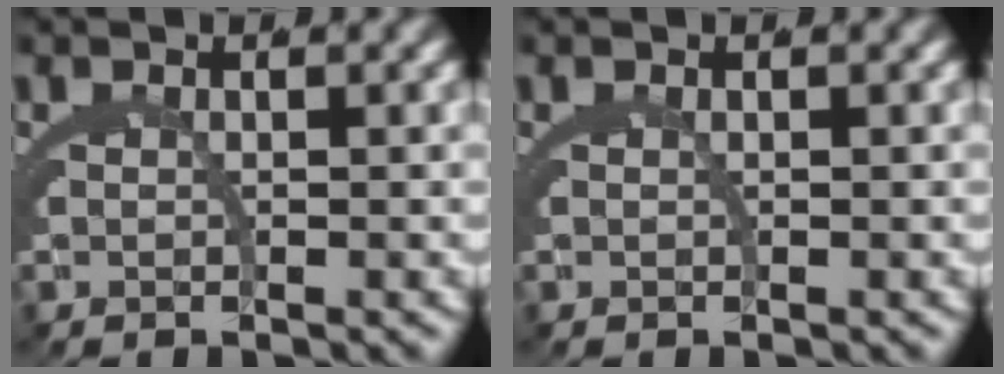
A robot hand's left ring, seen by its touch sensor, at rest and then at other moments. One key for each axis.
{"total": 0.0}